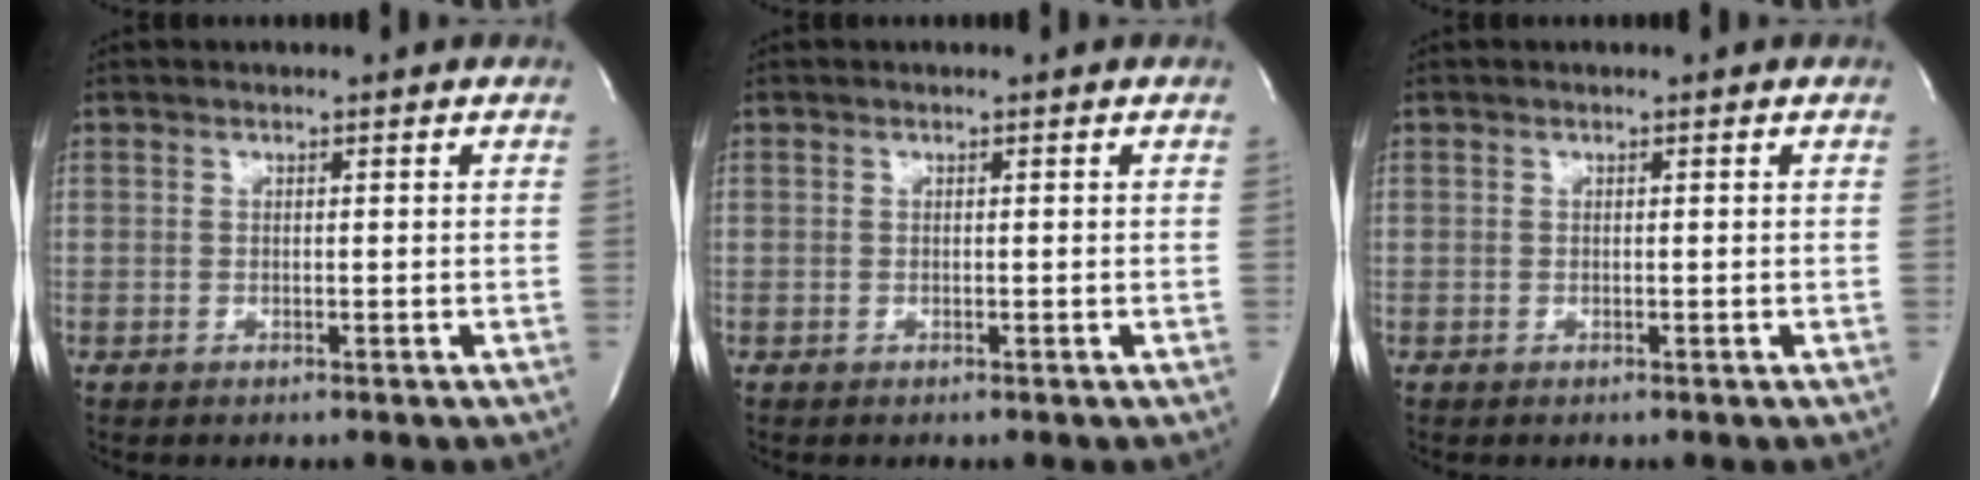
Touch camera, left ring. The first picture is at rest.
{"total": 0.0}
{"total": 0.0}